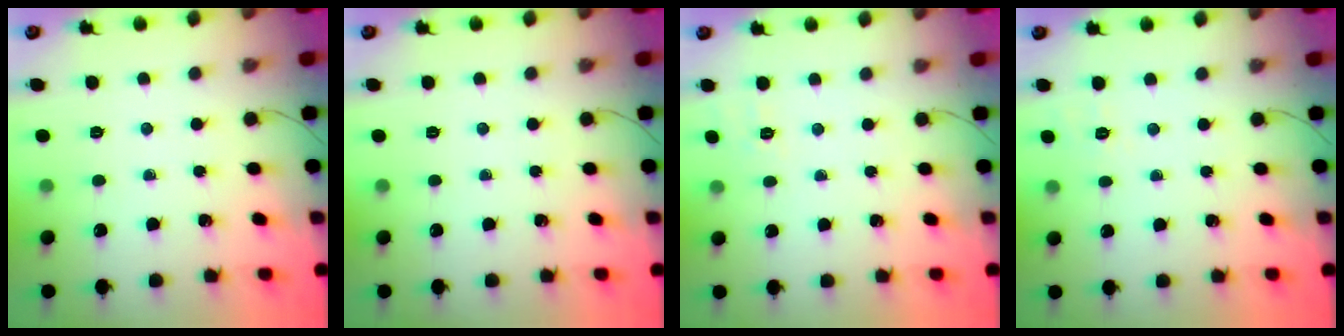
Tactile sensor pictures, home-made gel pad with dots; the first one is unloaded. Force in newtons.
{"total": 0.0}
{"total": 7.2, "press": 7.0, "slide": 1.9}
{"total": 2.0, "press": 0.4, "slide": 1.9}